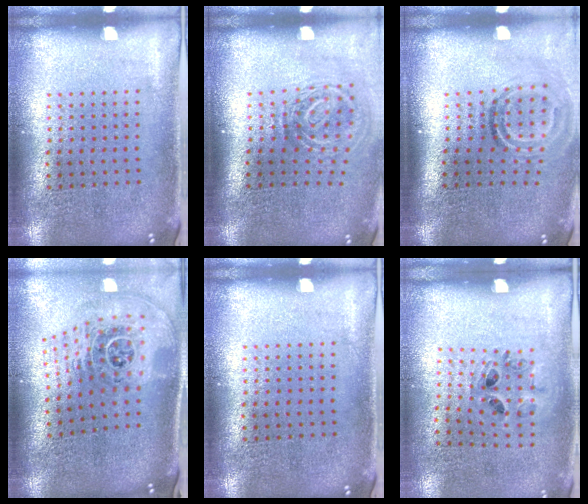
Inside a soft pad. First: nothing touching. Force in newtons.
{"total": 1.9, "press": 1.2, "slide": 1.5}
{"total": 1.9, "press": 1.3, "slide": 1.4}
{"total": 2.6, "press": 1.8, "slide": 1.9}
{"total": 0.0}
{"total": 1.0, "press": 0.8, "slide": 0.5}